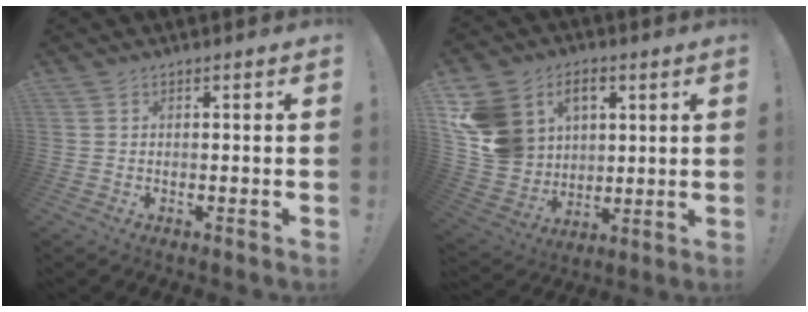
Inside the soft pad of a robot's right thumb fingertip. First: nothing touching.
{"total": 16.7, "force": [5.9, 14.0, 7.0], "torque": [-0.133, -0.020, 0.129]}